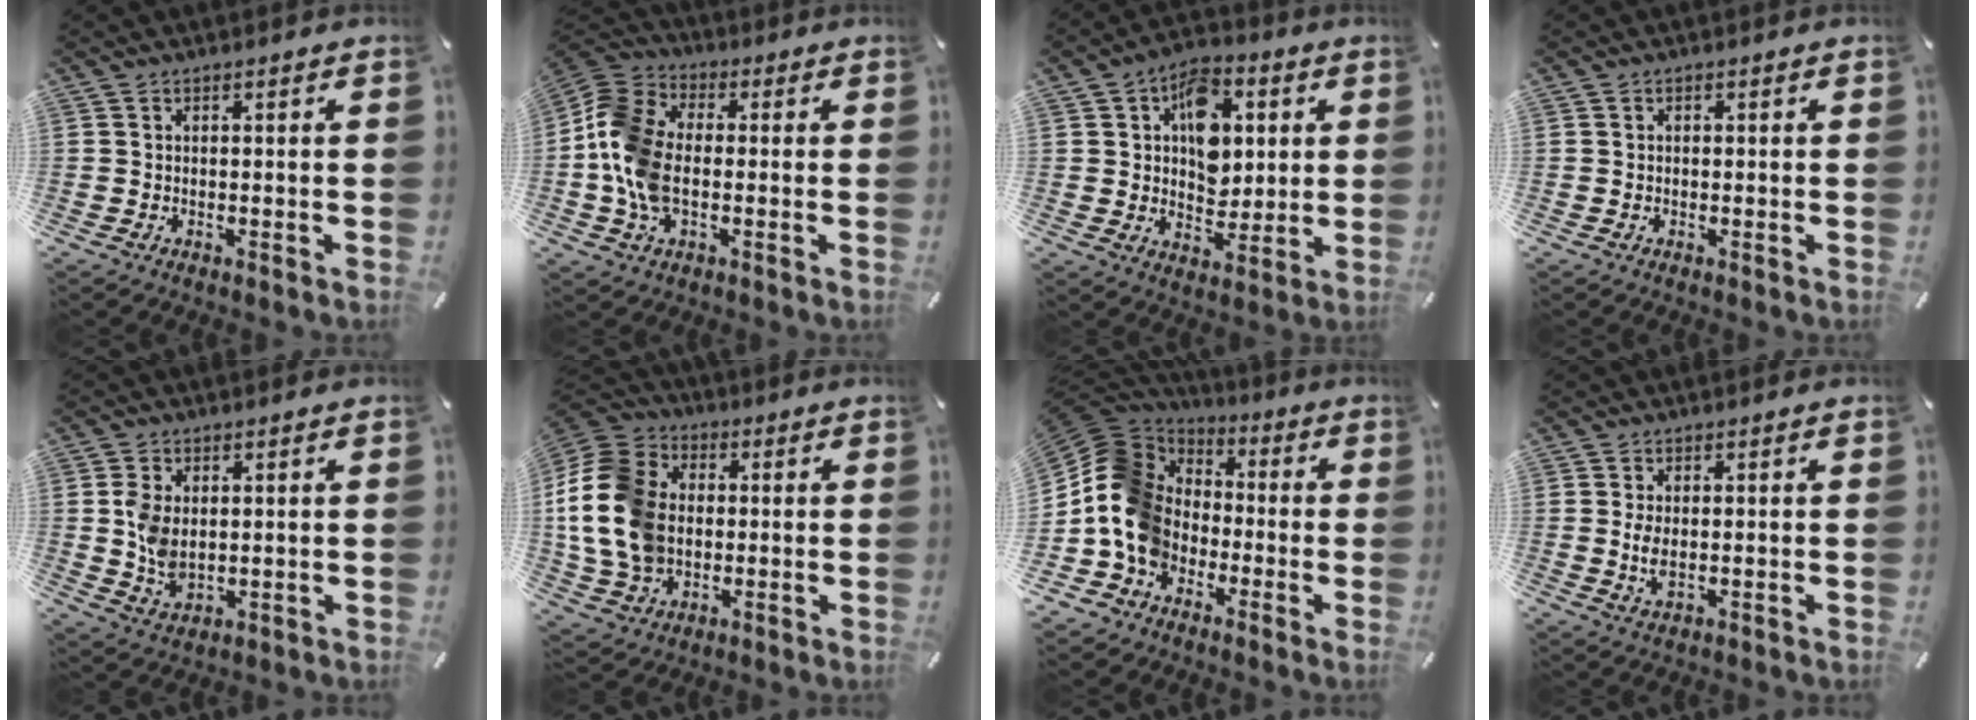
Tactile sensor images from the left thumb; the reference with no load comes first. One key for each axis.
{"total": 13.0, "fx": -2.4, "fy": 8.7, "fz": 9.4, "tx": -0.209, "ty": 0.013, "tz": -0.041}
{"total": 11.8, "fx": 2.8, "fy": 9.0, "fz": 7.1, "tx": -0.095, "ty": 0.003, "tz": 0.050}
{"total": 0.5, "fx": 0.0, "fy": 0.3, "fz": 0.4, "tx": -0.008, "ty": 0.001, "tz": -0.001}
{"total": 6.6, "fx": 0.8, "fy": 4.6, "fz": 4.6, "tx": -0.095, "ty": -0.002, "tz": 0.010}
{"total": 17.9, "fx": -0.4, "fy": 14.1, "fz": 11.0, "tx": -0.262, "ty": 0.017, "tz": -0.010}
{"total": 14.9, "fx": -4.0, "fy": 12.9, "fz": 6.3, "tx": -0.159, "ty": 0.019, "tz": -0.075}
{"total": 3.7, "fx": 0.1, "fy": 1.6, "fz": 3.3, "tx": -0.077, "ty": -0.009, "tz": -0.007}